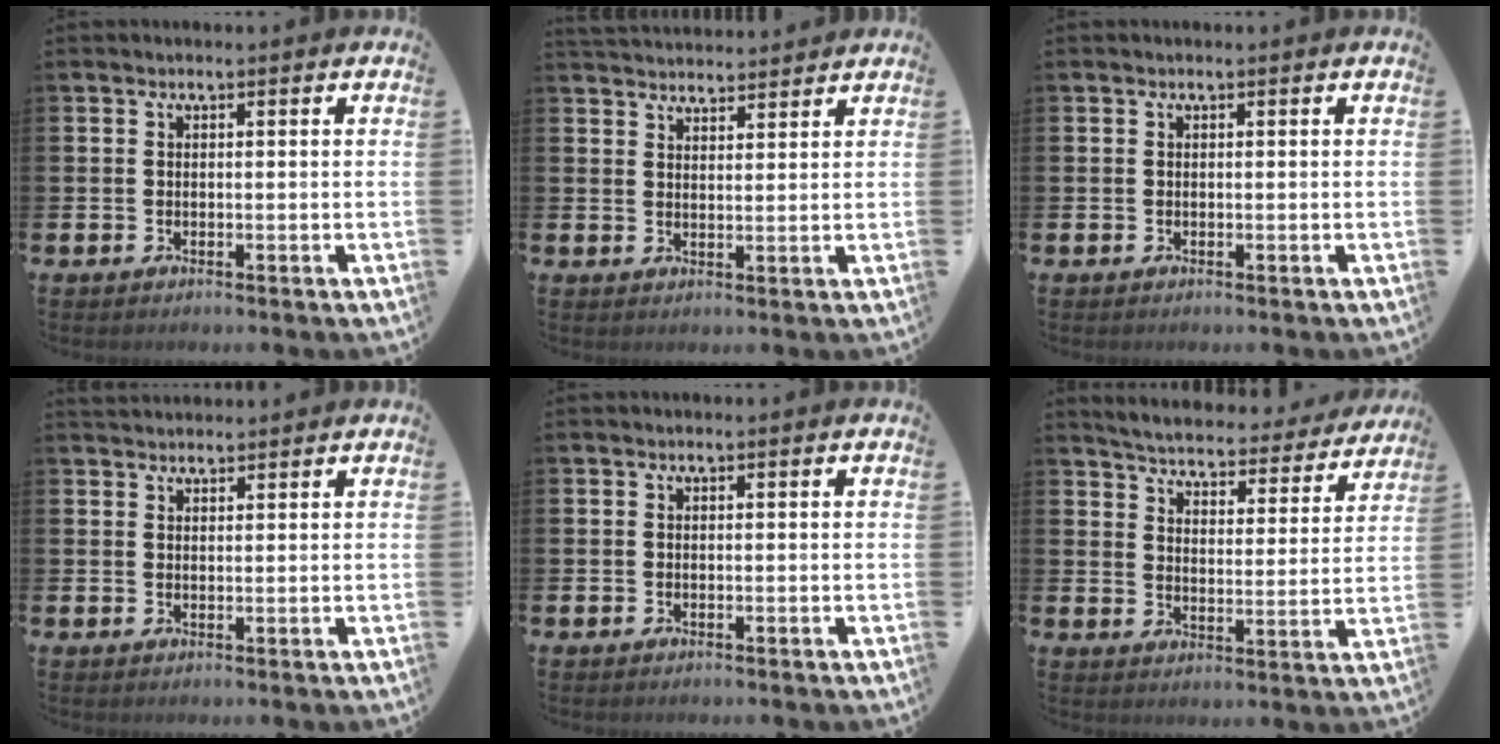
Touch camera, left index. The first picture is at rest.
{"total": 3.4, "force": [3.4, 0.5, 0.0], "torque": [-0.007, -0.019, 0.063]}
{"total": 0.0}
{"total": 2.0, "force": [1.9, 0.5, 0.1], "torque": [0.004, -0.006, 0.034]}
{"total": 0.0}
{"total": 4.7, "force": [4.6, 0.6, 0.8], "torque": [-0.044, -0.039, 0.076]}